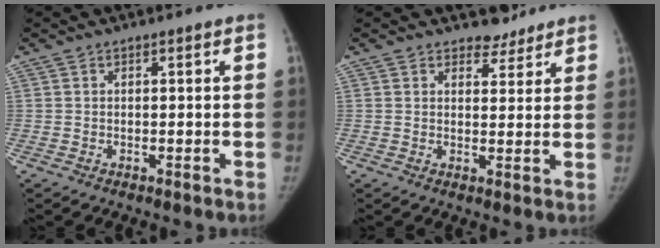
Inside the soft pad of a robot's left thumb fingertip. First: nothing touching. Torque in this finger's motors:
{"motor_torque": [0.36, -0.48, 0.59, -0.49, 0.02]}